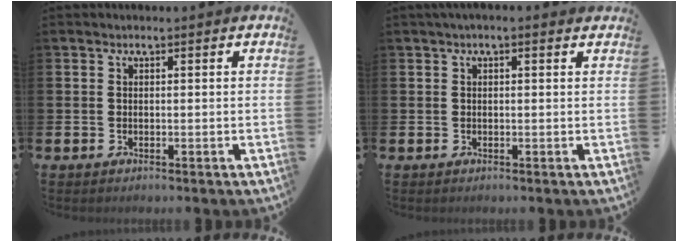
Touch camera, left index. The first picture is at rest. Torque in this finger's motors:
{"motor_torque": [0.80, -1.11, 0.42, 0.10]}